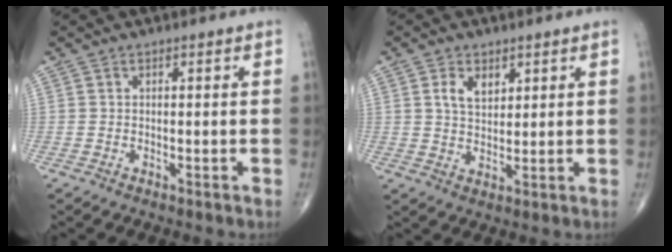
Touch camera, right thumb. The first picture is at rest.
{"total": 4.8, "force": [2.2, 2.9, 3.1], "torque": [-0.038, -0.013, 0.040]}